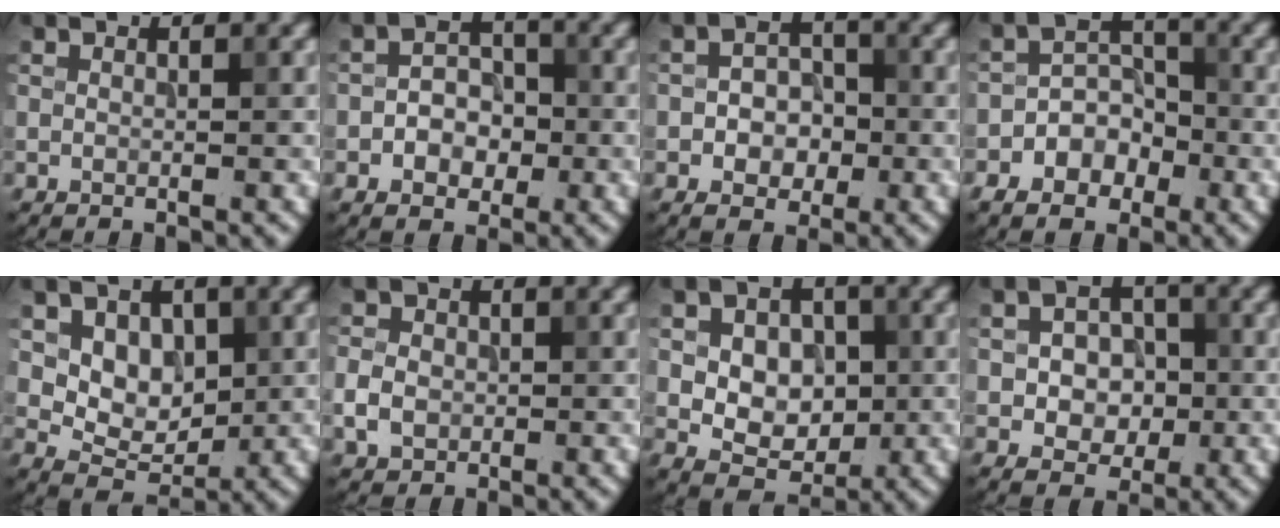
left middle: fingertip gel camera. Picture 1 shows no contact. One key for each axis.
{"total": 3.4, "fx": -1.0, "fy": 2.5, "fz": 2.0, "tx": -0.027, "ty": 0.003, "tz": -0.020}
{"total": 3.5, "fx": -1.0, "fy": 2.6, "fz": 2.1, "tx": -0.025, "ty": 0.003, "tz": -0.020}
{"total": 4.2, "fx": -2.2, "fy": 3.0, "fz": 2.0, "tx": -0.027, "ty": 0.002, "tz": -0.040}
{"total": 4.3, "fx": 1.2, "fy": 3.2, "fz": 2.6, "tx": -0.040, "ty": -0.010, "tz": 0.020}
{"total": 2.7, "fx": -0.5, "fy": 2.2, "fz": 1.4, "tx": -0.027, "ty": 0.000, "tz": -0.013}
{"total": 6.4, "fx": 0.7, "fy": 5.0, "fz": 3.9, "tx": -0.053, "ty": 0.014, "tz": 0.001}
{"total": 4.0, "fx": -0.6, "fy": 3.1, "fz": 2.4, "tx": -0.027, "ty": 0.000, "tz": -0.015}